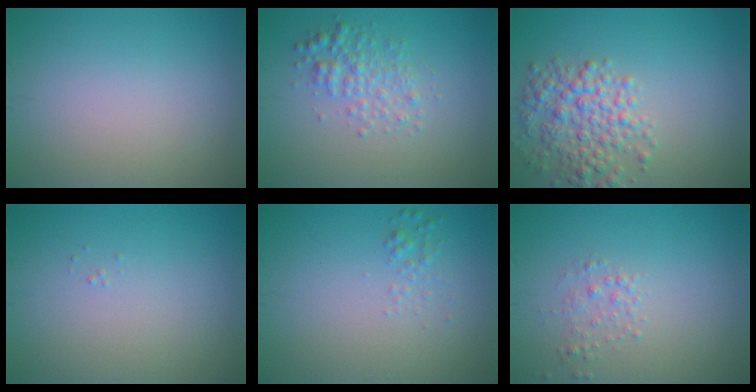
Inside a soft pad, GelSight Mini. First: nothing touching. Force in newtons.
{"total": 2.6, "press": 2.6, "slide": 0.1}
{"total": 4.8, "press": 4.8, "slide": 0.2}
{"total": 0.0}
{"total": 1.0, "press": 1.0, "slide": 0.0}
{"total": 1.3, "press": 1.2, "slide": 0.1}